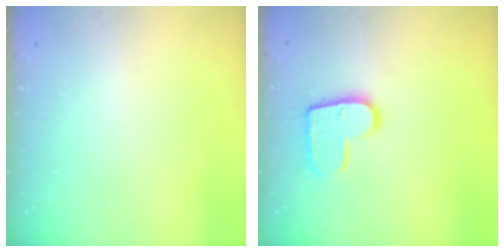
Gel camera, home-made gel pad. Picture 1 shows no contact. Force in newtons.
{"total": 11.8, "press": 11.7, "slide": 0.6}